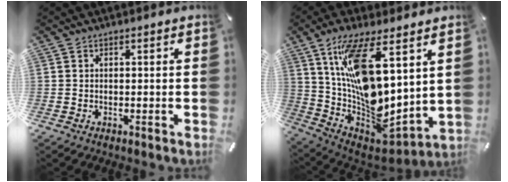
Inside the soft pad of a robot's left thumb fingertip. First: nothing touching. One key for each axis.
{"total": 17.4, "fx": 6.4, "fy": 6.6, "fz": 14.7, "tx": -0.250, "ty": -0.070, "tz": 0.112}